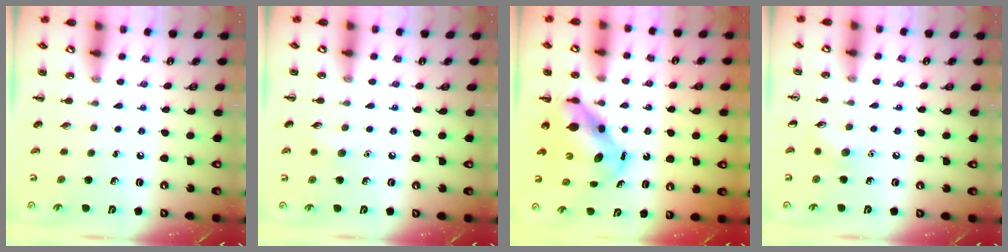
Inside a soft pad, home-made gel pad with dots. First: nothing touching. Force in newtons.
{"total": 4.5, "press": 4.3, "slide": 1.3}
{"total": 6.5, "press": 6.3, "slide": 1.4}
{"total": 4.8, "press": 4.5, "slide": 1.5}